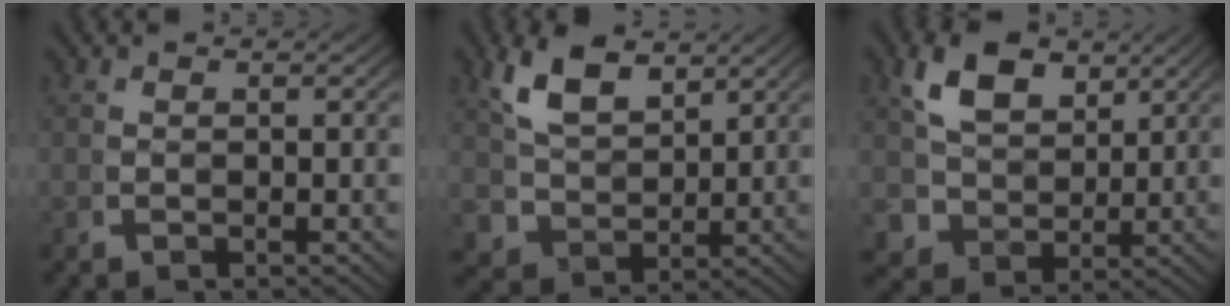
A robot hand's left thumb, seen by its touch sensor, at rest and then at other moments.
{"total": 4.7, "force": [2.4, 3.3, 2.2], "torque": [-0.068, -0.020, 0.061]}
{"total": 6.8, "force": [1.7, 5.7, 3.3], "torque": [-0.088, -0.035, 0.044]}